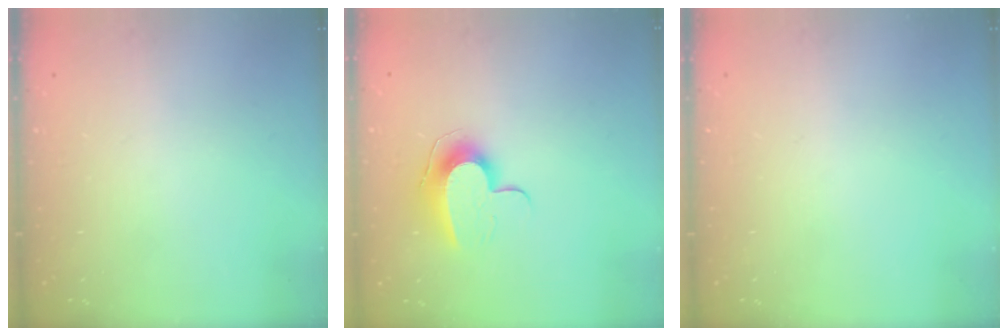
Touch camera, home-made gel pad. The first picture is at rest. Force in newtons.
{"total": 10.1, "press": 10.1, "slide": 0.3}
{"total": 0.0}